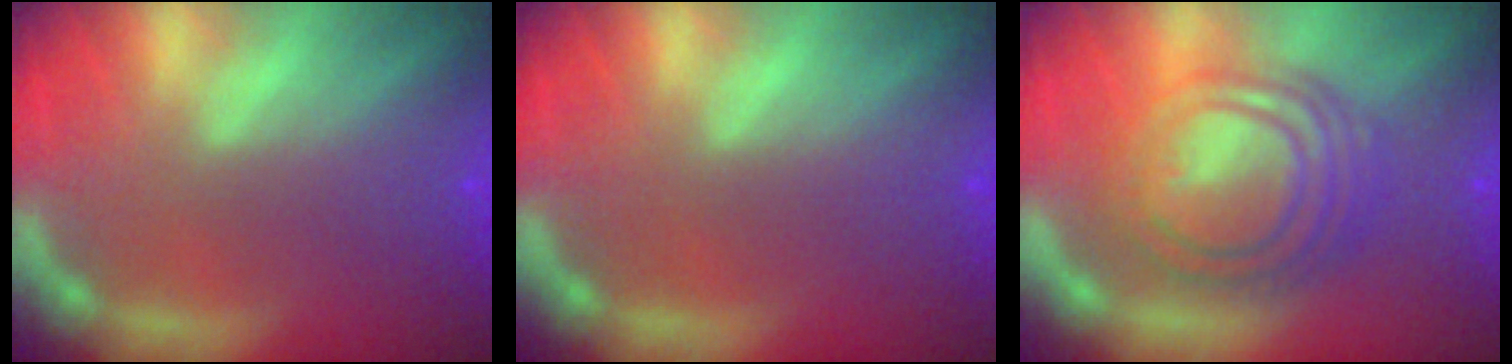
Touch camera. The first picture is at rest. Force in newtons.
{"total": 0.0}
{"total": 10.0}